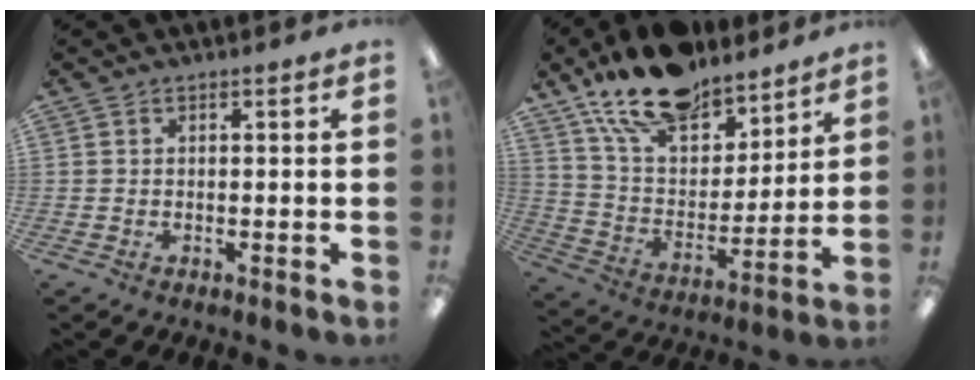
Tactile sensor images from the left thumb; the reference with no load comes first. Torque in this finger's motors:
{"motor_torque": [1.06, -0.05, 1.40, -1.36, 0.43]}